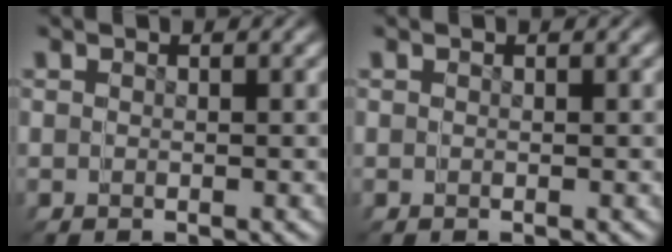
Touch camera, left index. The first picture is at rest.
{"total": 0.0}